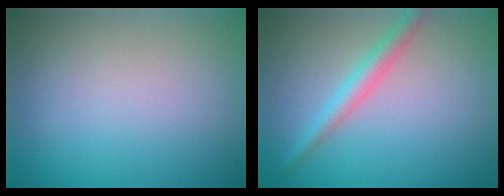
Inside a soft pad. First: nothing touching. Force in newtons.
{"total": 2.6, "press": 2.6, "slide": 0.0}